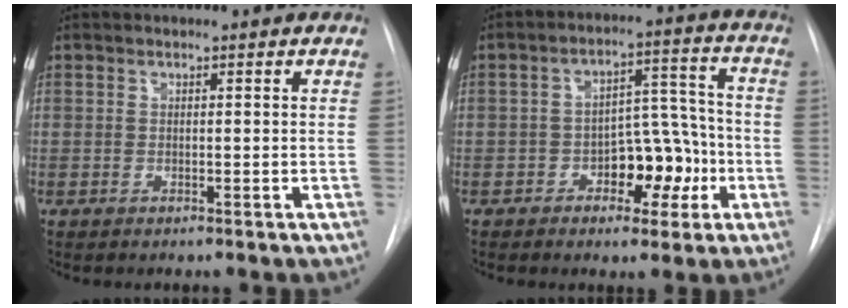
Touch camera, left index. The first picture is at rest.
{"total": 8.9, "force": [-3.5, 4.8, 6.6], "torque": [-0.087, 0.028, -0.049]}